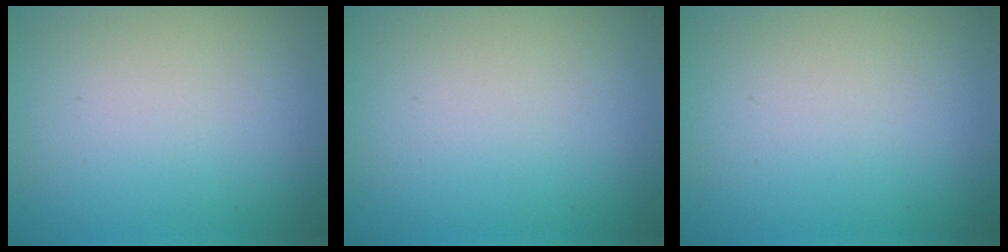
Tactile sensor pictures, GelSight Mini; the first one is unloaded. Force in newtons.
{"total": 0.0}
{"total": 0.0}